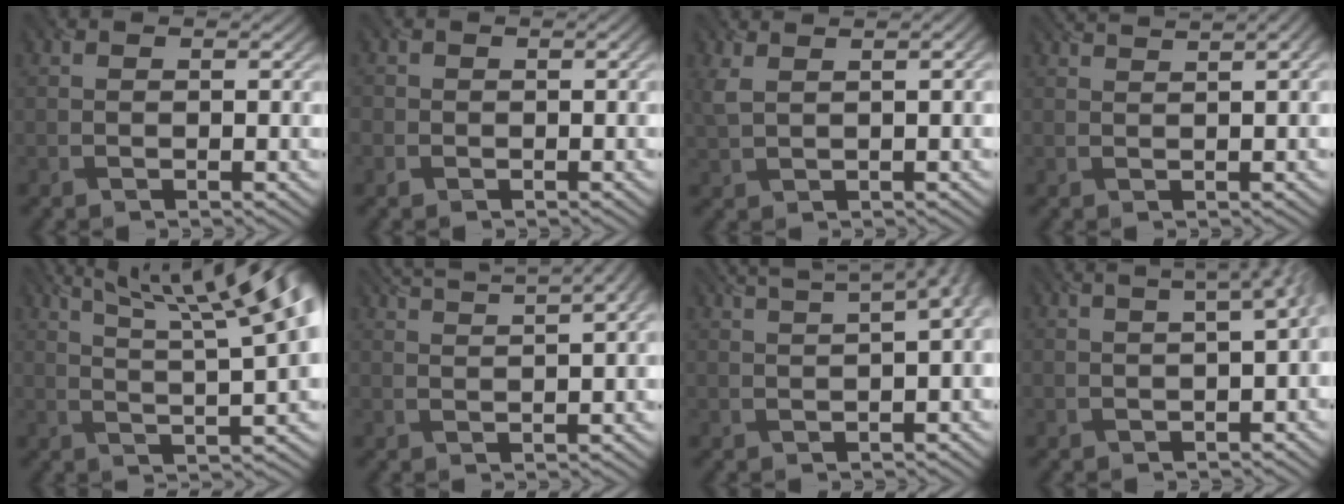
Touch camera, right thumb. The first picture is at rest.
{"total": 1.2, "force": [-0.7, 1.0, 0.0], "torque": [0.000, -0.008, -0.010]}
{"total": 3.6, "force": [1.7, 1.2, 2.9], "torque": [-0.062, 0.013, 0.039]}
{"total": 3.5, "force": [2.4, 0.5, 2.5], "torque": [-0.043, 0.018, 0.031]}
{"total": 13.7, "force": [7.5, 3.4, 11.0], "torque": [-0.139, 0.040, 0.089]}
{"total": 6.8, "force": [4.7, 1.1, 4.8], "torque": [-0.068, 0.034, 0.056]}
{"total": 12.3, "force": [5.0, 4.7, 10.2], "torque": [-0.103, 0.061, 0.054]}
{"total": 6.7, "force": [1.2, 2.8, 6.0], "torque": [-0.050, 0.031, -0.002]}